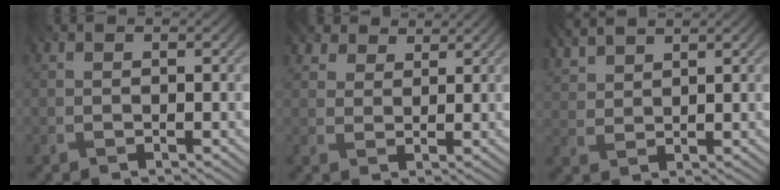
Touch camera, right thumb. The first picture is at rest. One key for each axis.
{"total": 4.0, "fx": 3.1, "fy": 2.1, "fz": 1.3, "tx": -0.032, "ty": -0.009, "tz": 0.065}
{"total": 4.4, "fx": 3.9, "fy": 1.2, "fz": 1.8, "tx": -0.045, "ty": -0.001, "tz": 0.083}